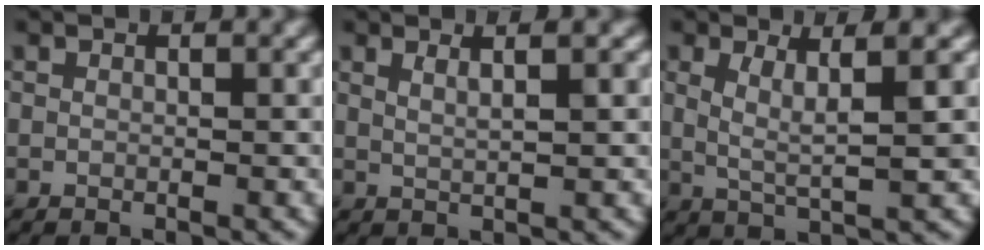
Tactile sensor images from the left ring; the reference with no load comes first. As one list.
[{"total": 2.3, "force": [1.2, 0.7, 1.8], "torque": [-0.021, 0.003, 0.008]}, {"total": 3.7, "force": [1.2, 0.7, 3.4], "torque": [-0.062, -0.004, 0.024]}]